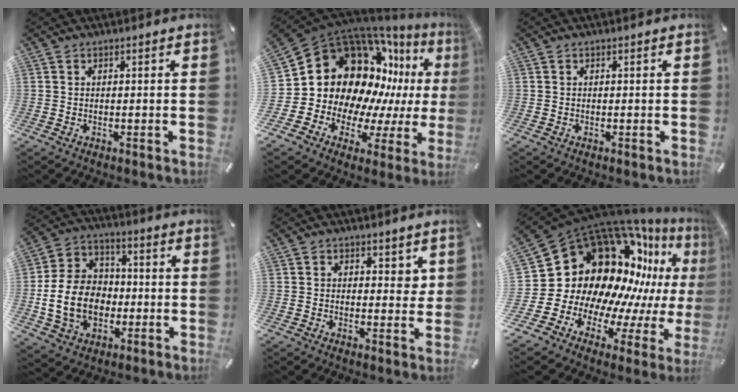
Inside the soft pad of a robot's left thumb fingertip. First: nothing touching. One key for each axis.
{"total": 20.4, "fx": 6.3, "fy": 15.9, "fz": 11.0, "tx": -0.195, "ty": -0.086, "tz": 0.143}
{"total": 0.0}
{"total": 15.2, "fx": -2.9, "fy": 11.7, "fz": 9.3, "tx": -0.204, "ty": 0.026, "tz": -0.050}
{"total": 3.5, "fx": 1.5, "fy": 2.5, "fz": 2.0, "tx": -0.002, "ty": -0.009, "tz": 0.017}
{"total": 26.8, "fx": 7.5, "fy": 19.8, "fz": 16.5, "tx": -0.262, "ty": -0.137, "tz": 0.187}